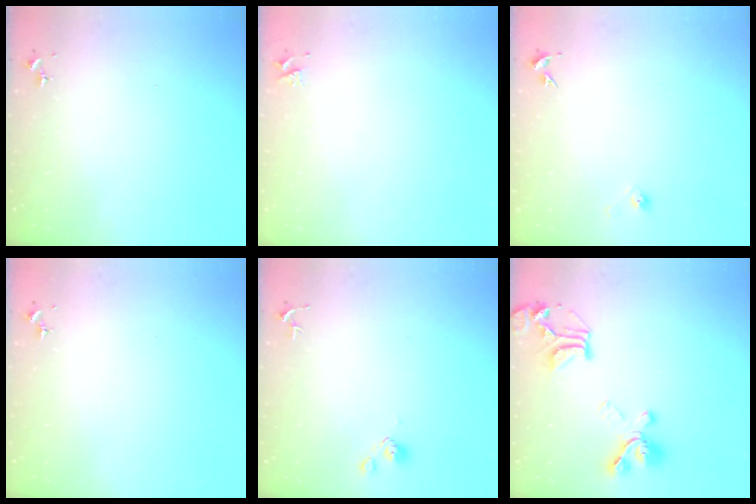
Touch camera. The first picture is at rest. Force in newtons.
{"total": 3.3, "press": 3.2, "slide": 0.4}
{"total": 3.1, "press": 2.7, "slide": 1.4}
{"total": 0.0}
{"total": 3.9, "press": 3.9, "slide": 0.5}
{"total": 18.9, "press": 18.8, "slide": 1.9}